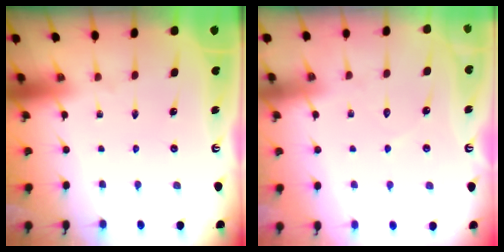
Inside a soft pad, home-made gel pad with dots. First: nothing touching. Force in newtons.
{"total": 6.5, "press": 6.5, "slide": 0.6}